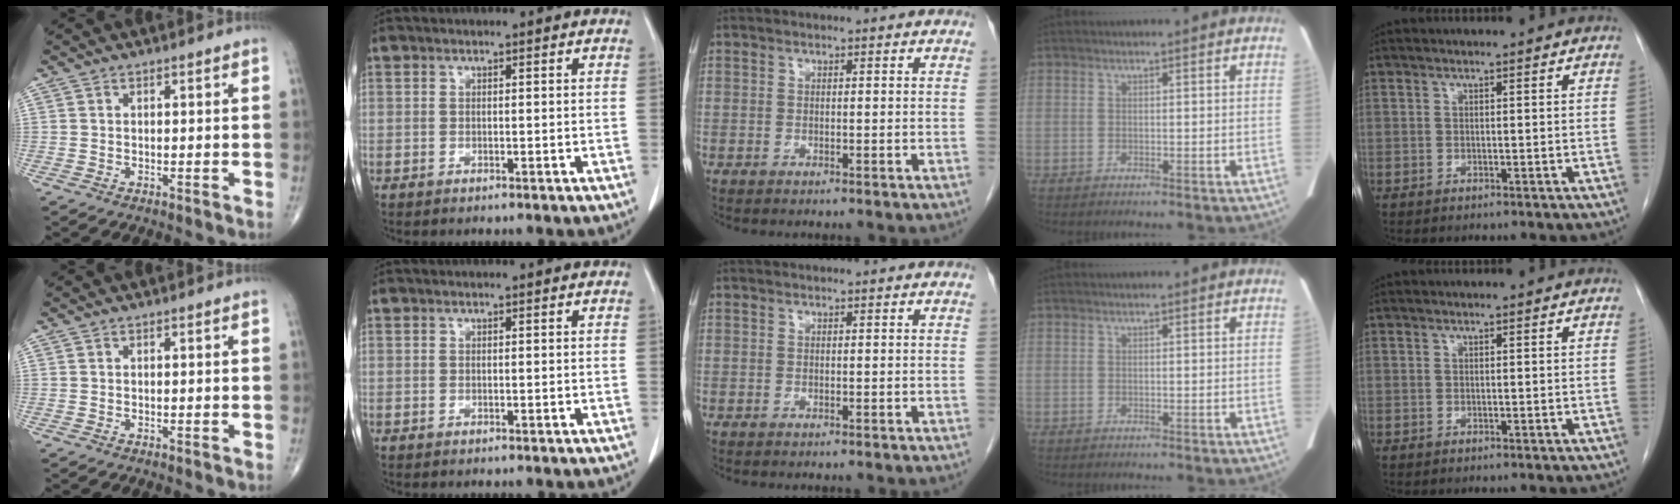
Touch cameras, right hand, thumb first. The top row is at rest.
{}